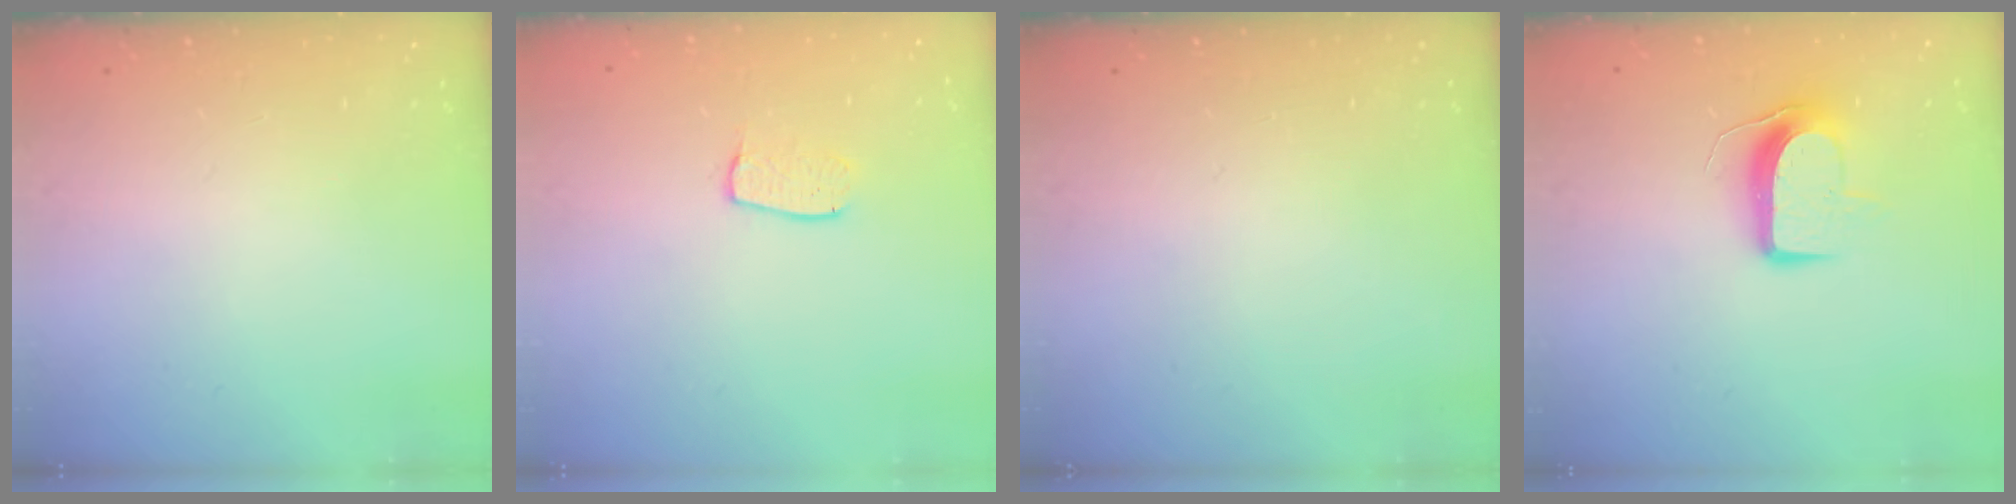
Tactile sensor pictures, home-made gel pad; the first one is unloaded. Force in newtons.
{"total": 6.0, "press": 6.0, "slide": 0.4}
{"total": 0.0}
{"total": 9.3, "press": 9.3, "slide": 0.6}